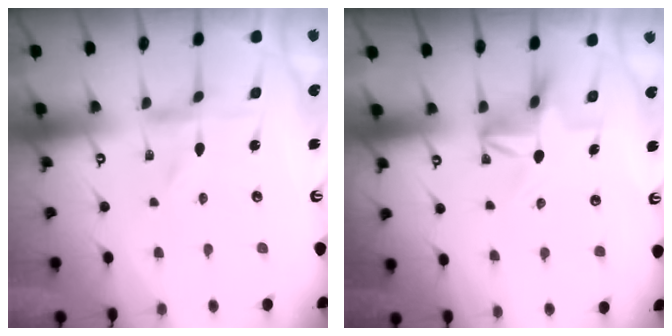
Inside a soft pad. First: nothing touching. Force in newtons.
{"total": 5.0, "press": 5.0, "slide": 0.4}